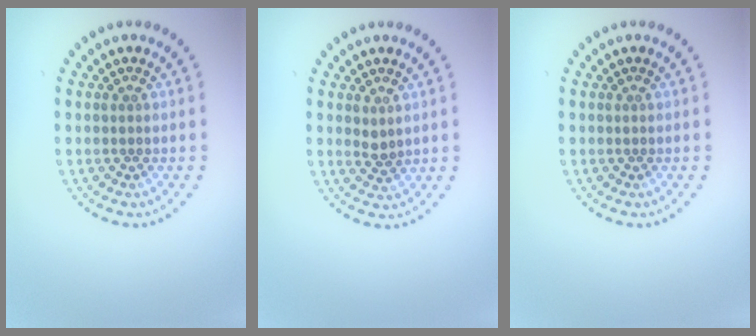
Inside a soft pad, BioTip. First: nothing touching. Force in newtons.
{"total": 1.2, "press": 1.1, "slide": 0.5}
{"total": 0.0}